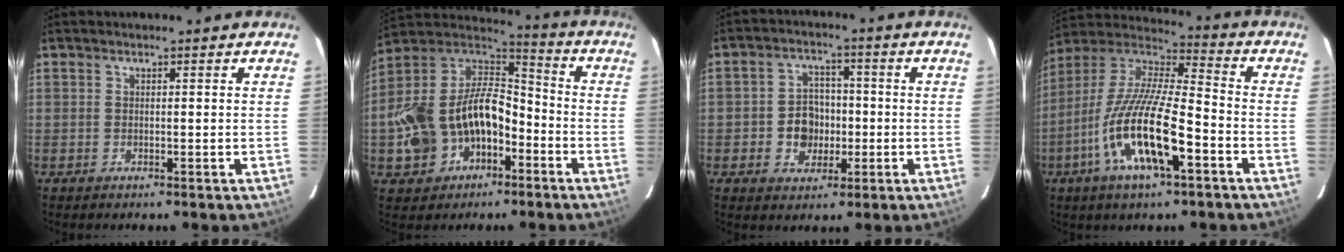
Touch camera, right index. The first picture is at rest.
{"total": 19.9, "force": [-6.9, 14.1, 12.3], "torque": [-0.291, 0.024, -0.100]}
{"total": 7.1, "force": [-1.7, 6.1, 3.1], "torque": [-0.073, 0.019, -0.022]}
{"total": 18.6, "force": [-7.5, 4.6, 16.3], "torque": [-0.321, -0.021, -0.149]}